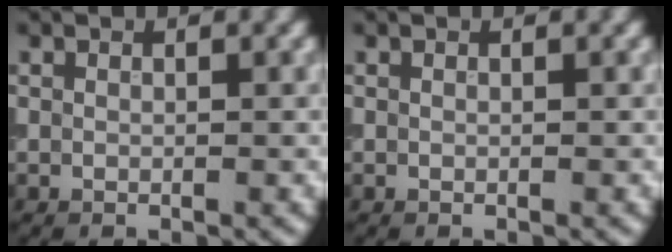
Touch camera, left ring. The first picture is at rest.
{"total": 0.0}